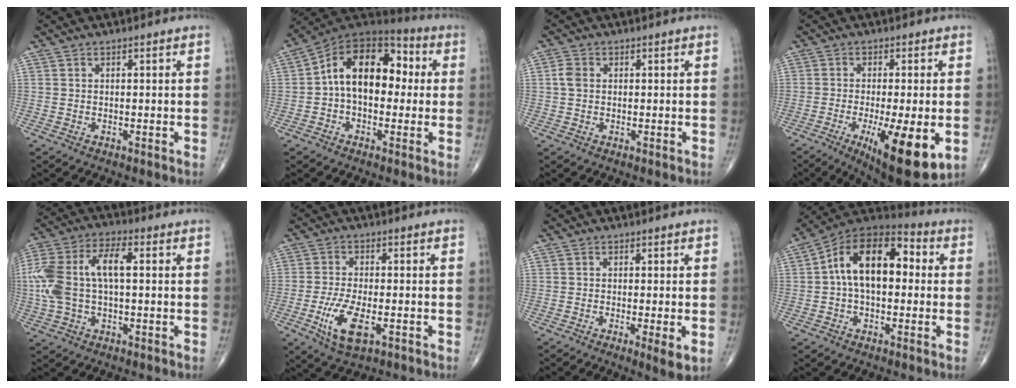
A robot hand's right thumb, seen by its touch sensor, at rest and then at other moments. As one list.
[{"total": 15.8, "force": [1.1, 10.1, 12.2], "torque": [-0.156, 0.044, 0.004]}, {"total": 2.5, "force": [0.3, 1.9, 1.6], "torque": [-0.034, 0.006, 0.003]}, {"total": 15.2, "force": [-4.5, 4.0, 13.9], "torque": [-0.195, -0.018, -0.056]}, {"total": 15.8, "force": [1.2, 8.0, 13.5], "torque": [-0.305, 0.035, 0.019]}, {"total": 8.7, "force": [-3.0, 3.6, 7.3], "torque": [-0.148, -0.002, -0.050]}, {"total": 3.8, "force": [-0.9, 0.6, 3.7], "torque": [-0.063, -0.013, -0.018]}, {"total": 15.7, "force": [1.5, 9.2, 12.6], "torque": [-0.188, 0.042, 0.011]}]